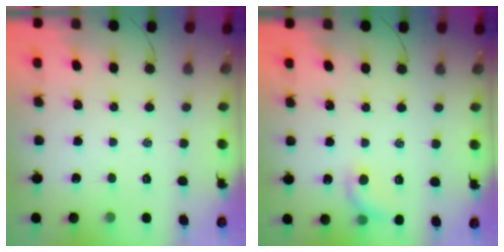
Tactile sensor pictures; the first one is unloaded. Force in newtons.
{"total": 7.8, "press": 7.6, "slide": 1.8}